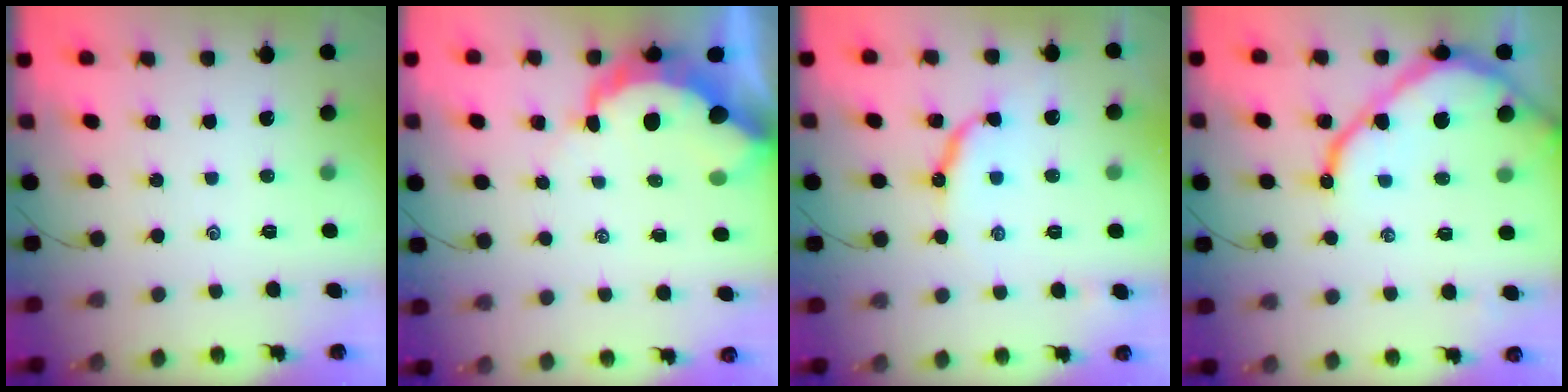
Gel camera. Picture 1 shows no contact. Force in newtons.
{"total": 8.9, "press": 8.9, "slide": 0.9}
{"total": 10.5, "press": 10.4, "slide": 0.9}
{"total": 12.2, "press": 12.1, "slide": 1.3}